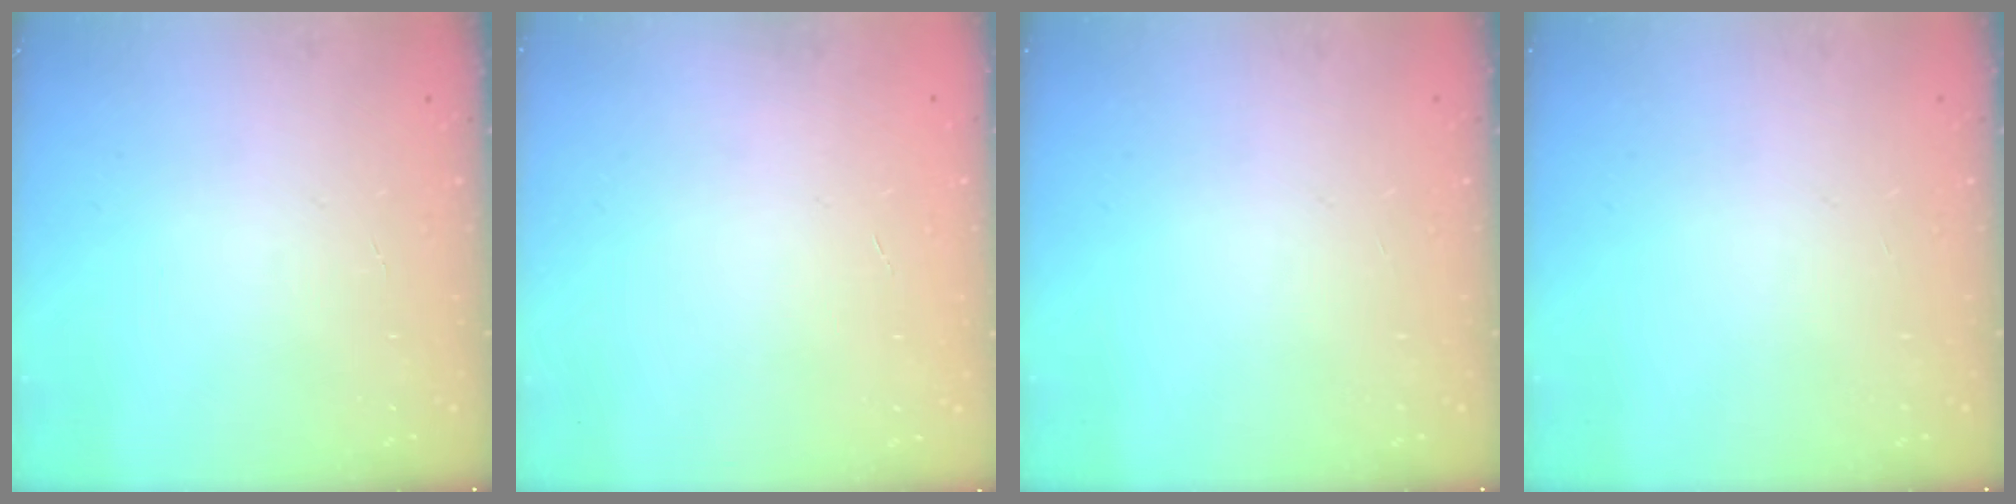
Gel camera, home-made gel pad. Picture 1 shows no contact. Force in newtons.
{"total": 0.0}
{"total": 0.0}
{"total": 0.0}